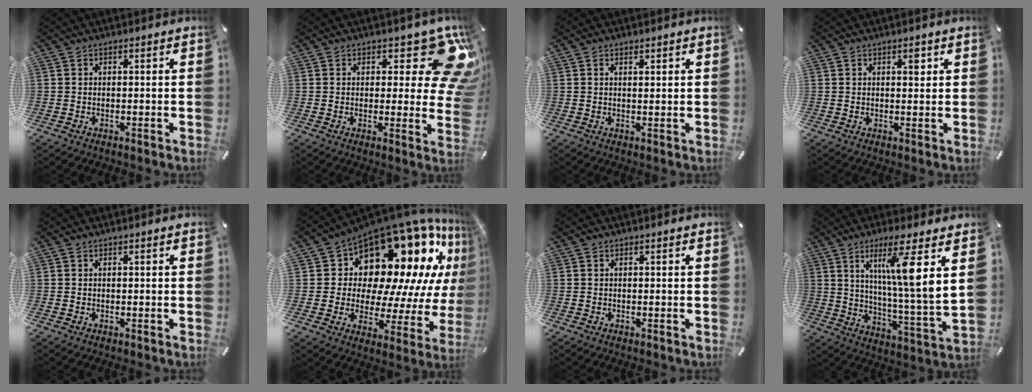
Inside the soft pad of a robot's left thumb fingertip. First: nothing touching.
{"total": 13.4, "force": [7.0, 6.1, 9.7], "torque": [-0.105, -0.058, 0.122]}
{"total": 1.0, "force": [0.8, 0.2, 0.6], "torque": [-0.012, -0.001, 0.013]}
{"total": 2.3, "force": [1.1, 1.2, 1.6], "torque": [-0.011, -0.007, 0.013]}
{"total": 0.0}
{"total": 19.1, "force": [12.8, 10.4, 9.7], "torque": [-0.137, -0.124, 0.222]}
{"total": 0.0}
{"total": 13.4, "force": [6.5, 0.2, 11.7], "torque": [-0.203, -0.031, 0.090]}